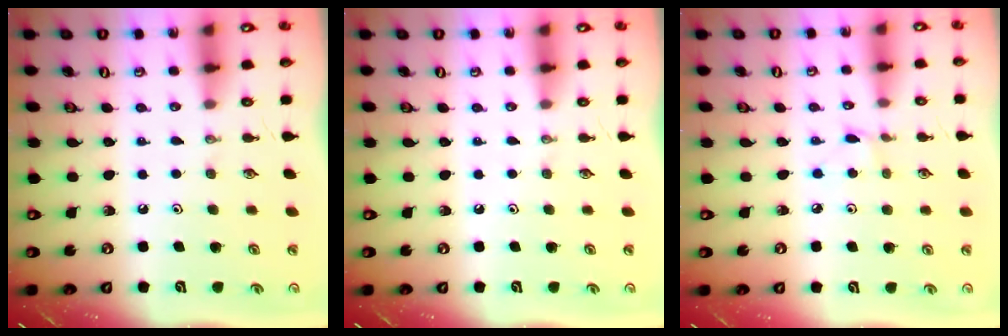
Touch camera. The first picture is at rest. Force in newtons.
{"total": 0.0}
{"total": 2.2, "press": 2.2, "slide": 0.3}